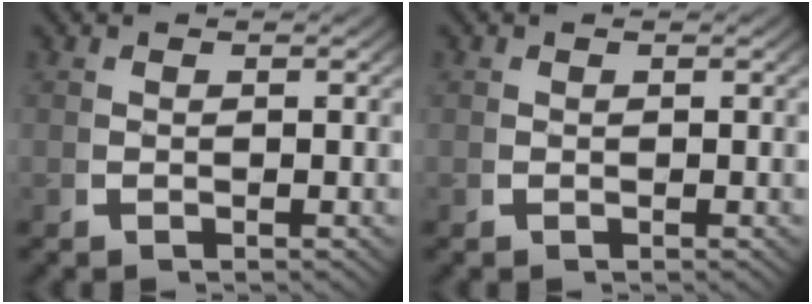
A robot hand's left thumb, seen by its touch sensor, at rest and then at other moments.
{"total": 0.0}